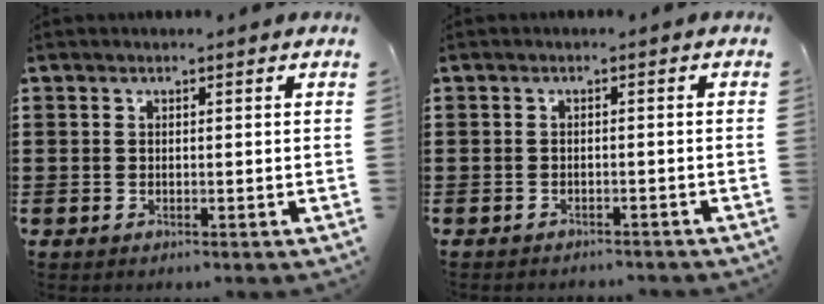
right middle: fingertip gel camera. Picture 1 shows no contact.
{"total": 1.0, "force": [-1.0, 0.1, 0.0], "torque": [-0.002, 0.000, -0.021]}